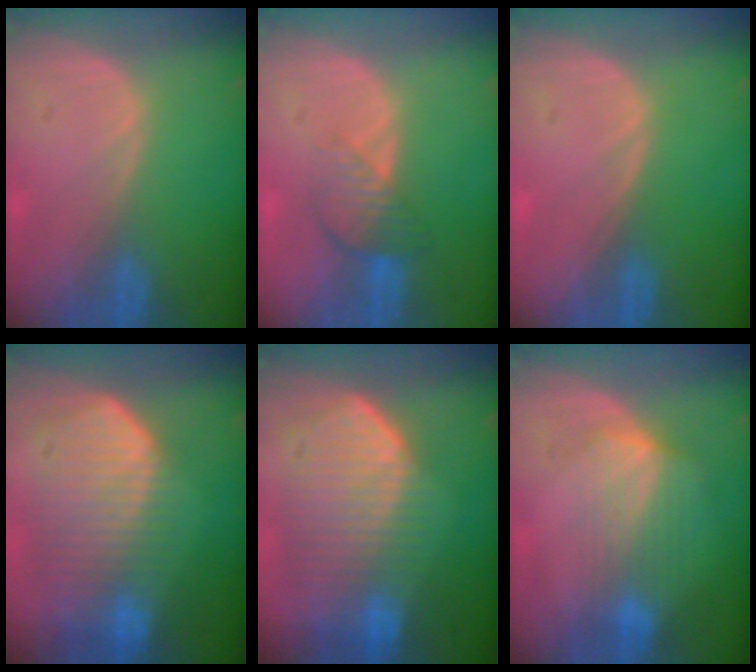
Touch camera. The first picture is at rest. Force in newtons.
{"total": 4.5, "press": 3.9, "slide": 2.3}
{"total": 0.0}
{"total": 10.6, "press": 9.2, "slide": 5.1}
{"total": 10.7, "press": 9.4, "slide": 5.2}
{"total": 7.1, "press": 6.4, "slide": 3.1}